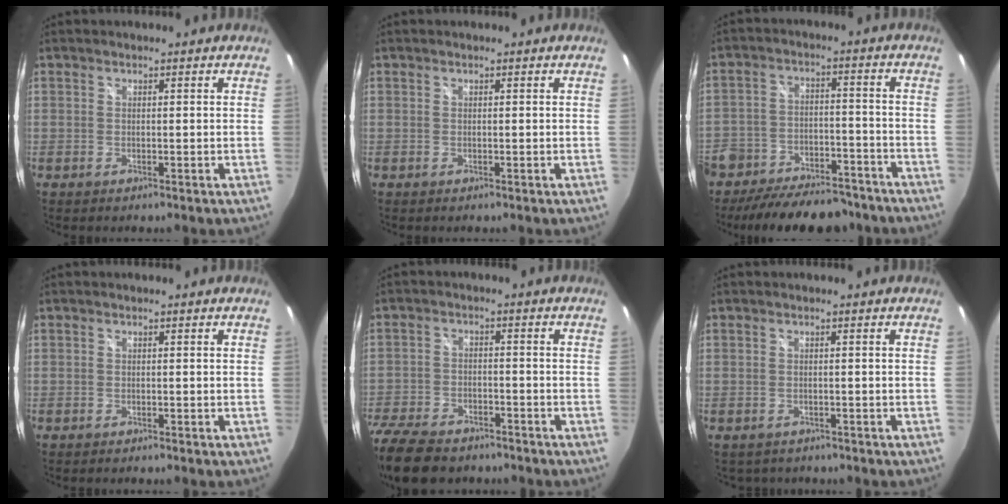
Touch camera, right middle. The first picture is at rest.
{"total": 0.0}
{"total": 19.8, "force": [-15.4, 9.3, 8.2], "torque": [-0.190, 0.005, -0.212]}
{"total": 0.8, "force": [-0.7, 0.1, 0.2], "torque": [-0.005, -0.006, -0.014]}
{"total": 16.1, "force": [-12.4, 7.4, 7.2], "torque": [-0.195, -0.030, -0.214]}
{"total": 2.3, "force": [-1.7, 1.5, 0.4], "torque": [-0.013, -0.008, -0.022]}